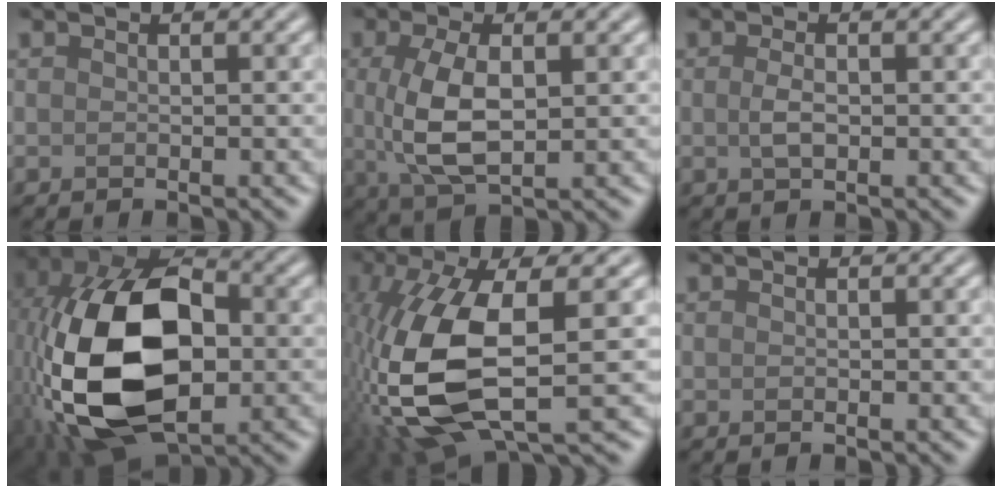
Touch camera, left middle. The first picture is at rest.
{"total": 5.4, "force": [0.4, 2.5, 4.8], "torque": [-0.114, 0.000, 0.011]}
{"total": 1.4, "force": [-0.1, 0.7, 1.3], "torque": [-0.031, 0.001, -0.002]}
{"total": 16.6, "force": [-2.4, 10.1, 13.0], "torque": [-0.275, 0.006, -0.053]}
{"total": 12.1, "force": [-1.9, 4.9, 10.9], "torque": [-0.256, -0.012, -0.035]}
{"total": 0.0}